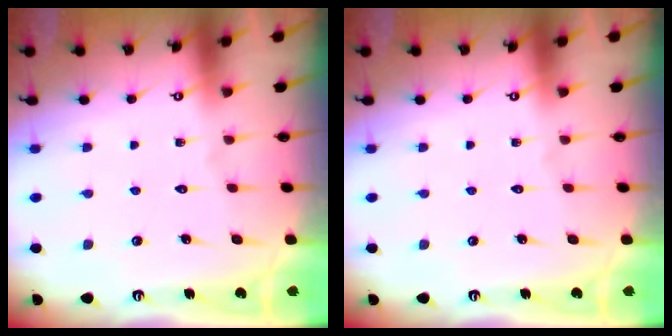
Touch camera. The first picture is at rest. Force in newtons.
{"total": 0.0}